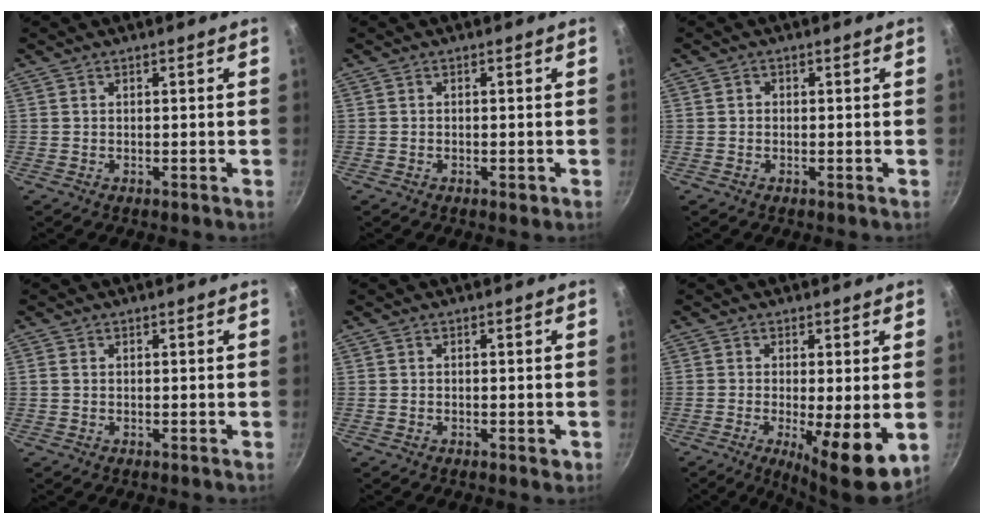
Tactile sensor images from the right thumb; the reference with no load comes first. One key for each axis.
{"total": 1.2, "fx": -0.6, "fy": 0.7, "fz": 0.8, "tx": -0.014, "ty": 0.002, "tz": -0.008}
{"total": 0.8, "fx": -0.2, "fy": 0.7, "fz": 0.3, "tx": -0.003, "ty": 0.004, "tz": -0.003}
{"total": 1.0, "fx": 0.1, "fy": 0.8, "fz": 0.6, "tx": -0.013, "ty": 0.003, "tz": 0.000}
{"total": 1.4, "fx": -0.6, "fy": 0.8, "fz": 1.1, "tx": -0.016, "ty": 0.002, "tz": -0.009}
{"total": 10.3, "fx": -1.9, "fy": 2.5, "fz": 9.8, "tx": -0.148, "ty": -0.011, "tz": -0.021}